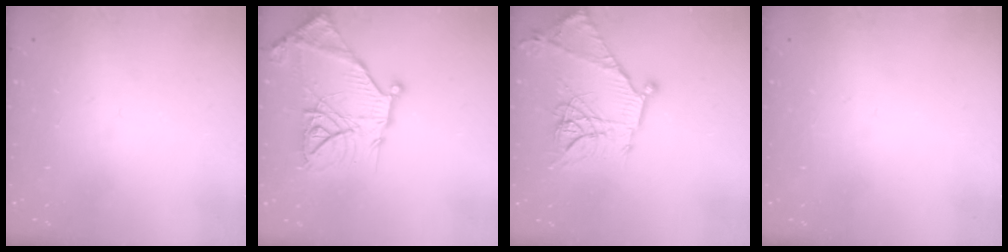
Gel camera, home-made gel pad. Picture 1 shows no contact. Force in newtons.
{"total": 22.8, "press": 22.6, "slide": 2.3}
{"total": 16.5, "press": 16.4, "slide": 1.1}
{"total": 0.0}